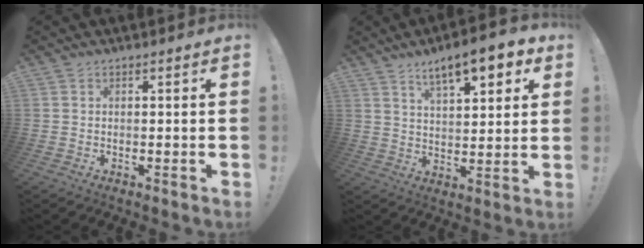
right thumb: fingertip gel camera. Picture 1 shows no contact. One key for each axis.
{"total": 11.3, "fx": 7.1, "fy": 3.4, "fz": 8.1, "tx": -0.127, "ty": -0.037, "tz": 0.118}